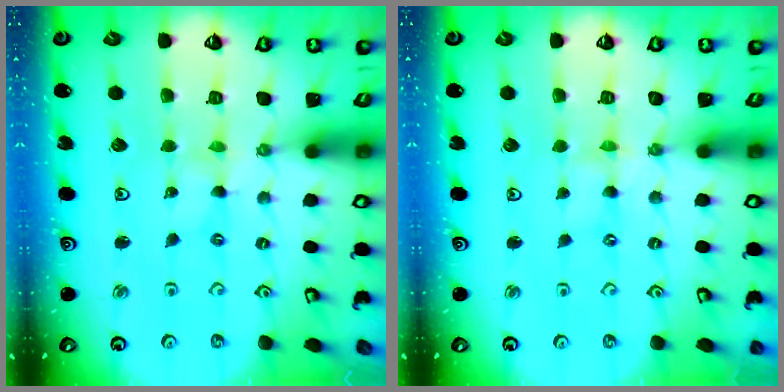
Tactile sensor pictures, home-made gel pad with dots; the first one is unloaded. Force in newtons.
{"total": 0.6, "press": 0.6, "slide": 0.1}